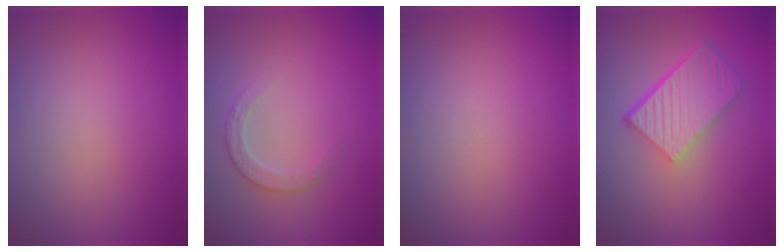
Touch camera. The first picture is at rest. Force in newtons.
{"total": 2.1, "press": 2.1, "slide": 0.3}
{"total": 0.0}
{"total": 5.8, "press": 4.1, "slide": 4.1}